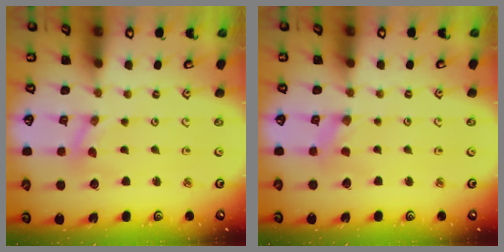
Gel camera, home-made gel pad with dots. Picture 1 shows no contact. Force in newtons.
{"total": 0.0}